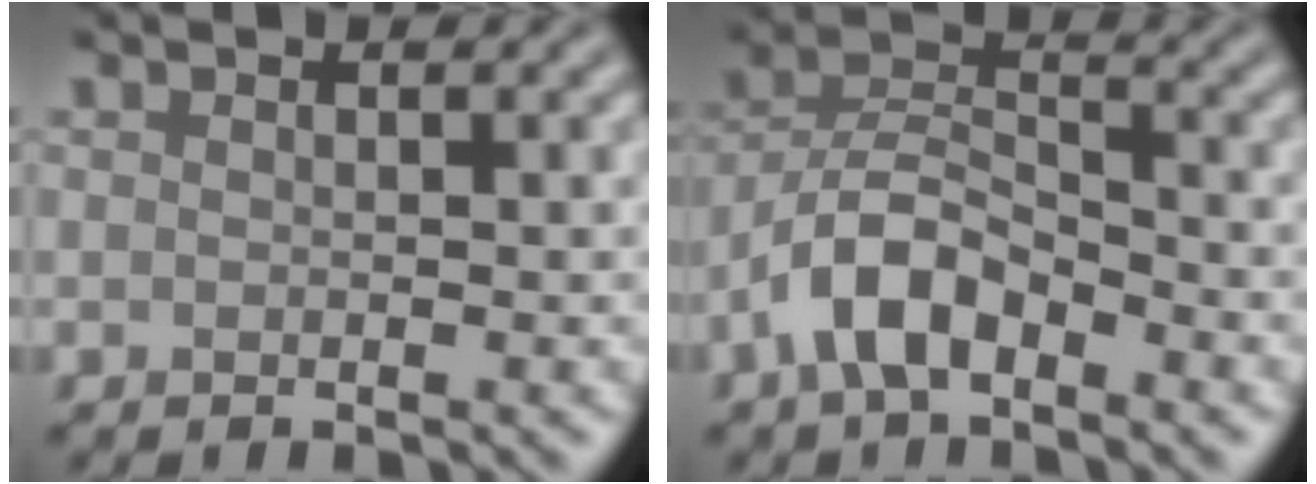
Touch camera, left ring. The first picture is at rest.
{"total": 5.6, "force": [-3.2, 2.6, 3.8], "torque": [-0.066, 0.013, -0.069]}